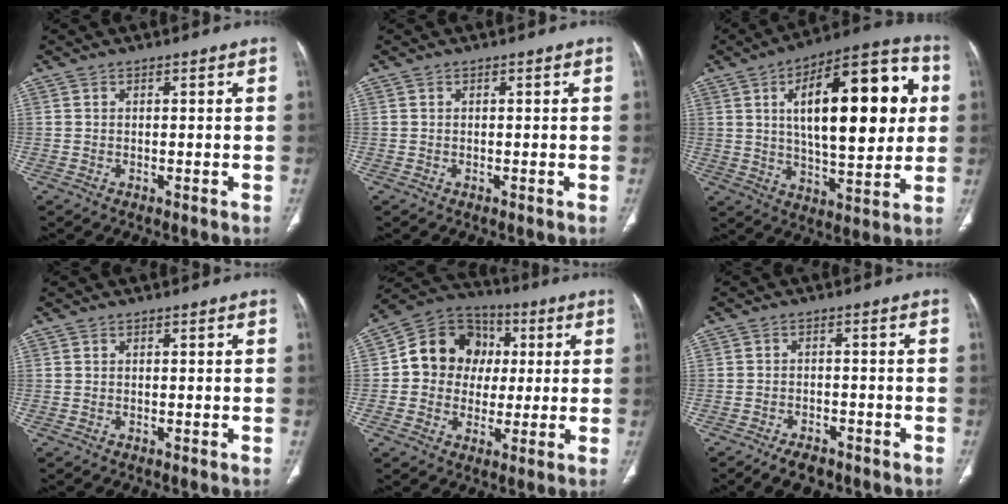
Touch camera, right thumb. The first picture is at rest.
{"total": 0.0}
{"total": 25.7, "force": [5.3, 10.3, 23.0], "torque": [-0.310, 0.002, 0.070]}
{"total": 0.0}
{"total": 13.9, "force": [1.5, 12.3, 6.2], "torque": [-0.061, 0.019, 0.015]}
{"total": 5.1, "force": [-3.8, 2.6, 2.3], "torque": [-0.034, 0.012, -0.057]}